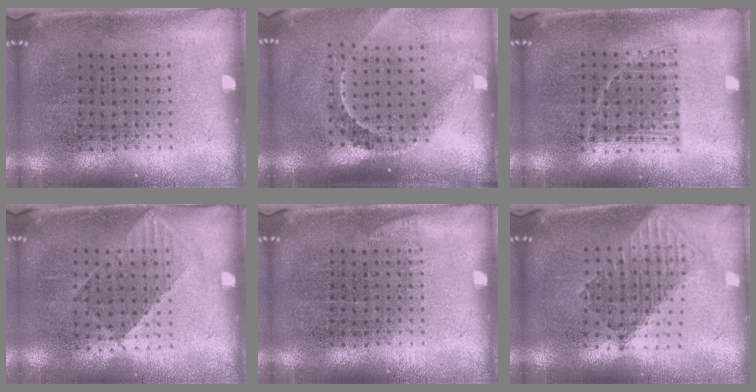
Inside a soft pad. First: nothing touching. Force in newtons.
{"total": 2.2, "press": 1.5, "slide": 1.5}
{"total": 0.8, "press": 0.7, "slide": 0.3}
{"total": 1.0, "press": 0.9, "slide": 0.6}
{"total": 0.6, "press": 0.6, "slide": 0.2}
{"total": 1.6, "press": 1.4, "slide": 0.9}